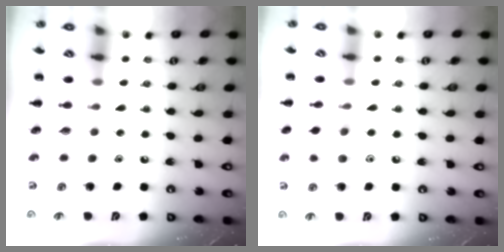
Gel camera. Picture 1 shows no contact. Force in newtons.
{"total": 6.7, "press": 6.4, "slide": 2.1}